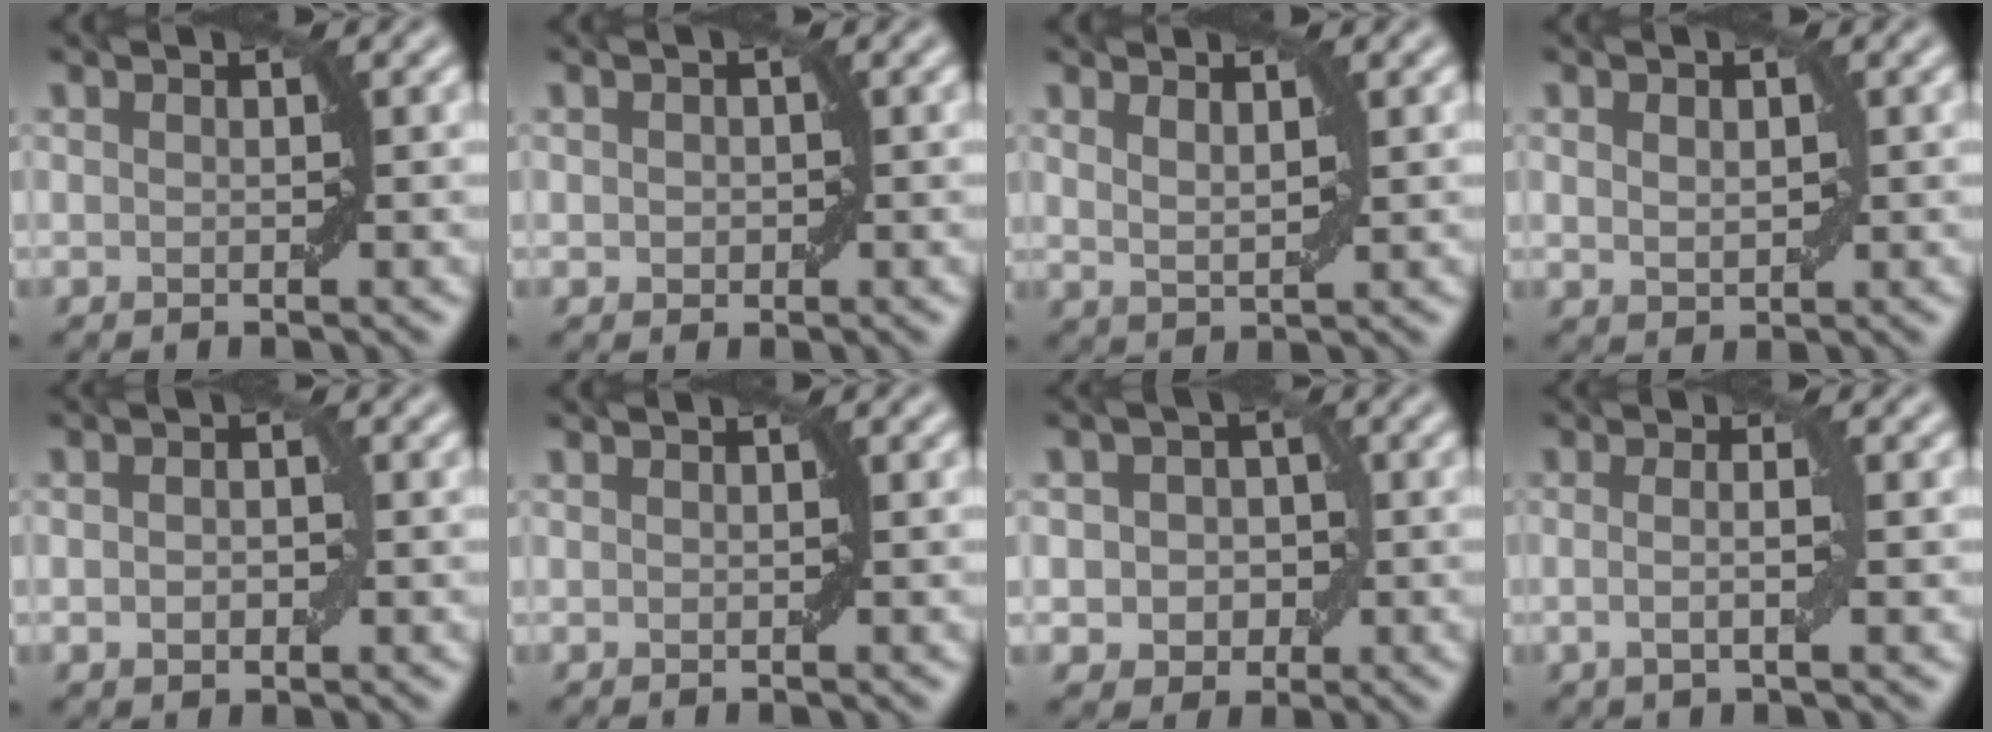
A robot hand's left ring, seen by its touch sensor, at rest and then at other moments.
{"total": 1.0, "force": [0.0, 0.8, 0.5], "torque": [-0.005, 0.001, -0.001]}
{"total": 1.7, "force": [1.3, 0.4, 1.1], "torque": [-0.020, -0.005, 0.026]}
{"total": 1.7, "force": [0.5, 1.1, 1.2], "torque": [-0.018, 0.000, 0.013]}
{"total": 2.0, "force": [-0.1, 1.3, 1.5], "torque": [-0.022, 0.002, -0.002]}
{"total": 0.0}
{"total": 3.7, "force": [-0.1, 3.3, 1.8], "torque": [-0.009, 0.011, -0.019]}
{"total": 2.7, "force": [-0.2, 0.6, 2.6], "torque": [-0.044, -0.001, -0.009]}